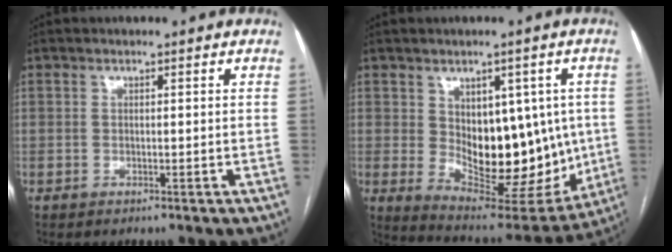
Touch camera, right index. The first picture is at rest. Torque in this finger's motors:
{"motor_torque": [1.74, 0.07, 0.39, 0.11]}